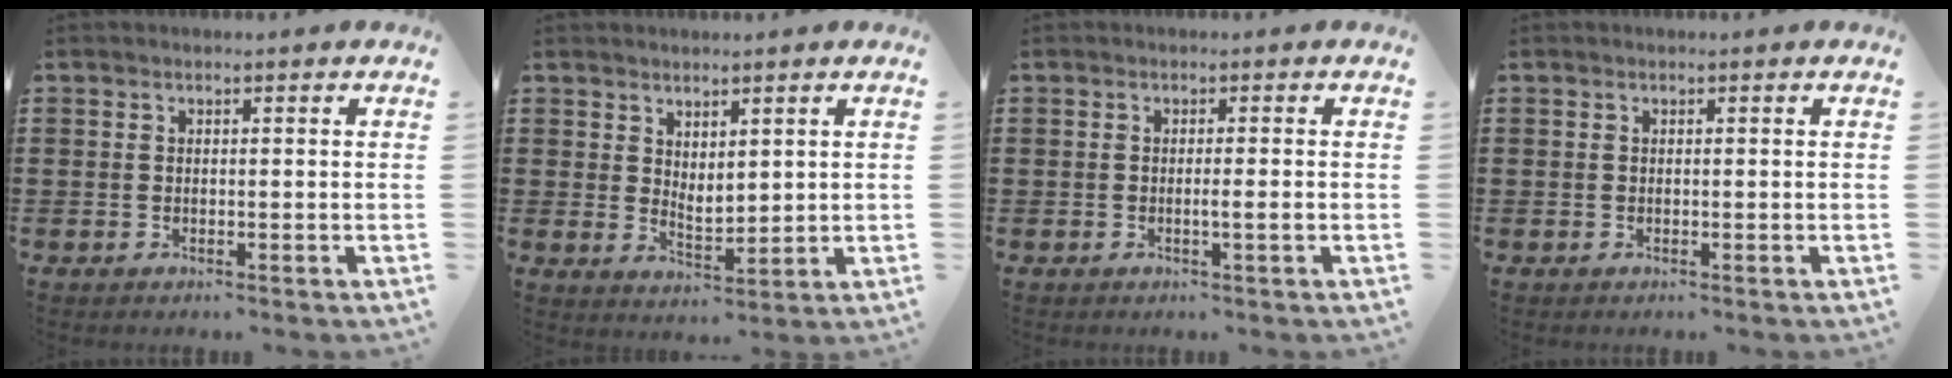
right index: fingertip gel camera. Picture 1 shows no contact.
{"total": 3.0, "force": [2.8, 1.1, 0.6], "torque": [-0.018, -0.002, 0.052]}
{"total": 1.6, "force": [-0.4, -0.2, 1.5], "torque": [-0.024, -0.004, -0.008]}
{"total": 0.0}